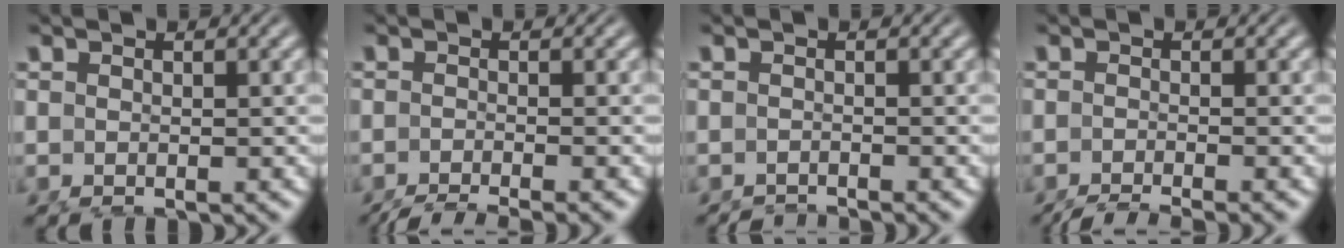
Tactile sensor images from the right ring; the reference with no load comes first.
{"total": 7.3, "force": [-6.6, 1.5, 2.6], "torque": [-0.029, -0.019, -0.095]}
{"total": 2.7, "force": [-2.7, -0.2, 0.3], "torque": [-0.002, -0.015, -0.037]}
{"total": 6.6, "force": [-6.0, 1.2, 2.4], "torque": [-0.025, -0.019, -0.086]}